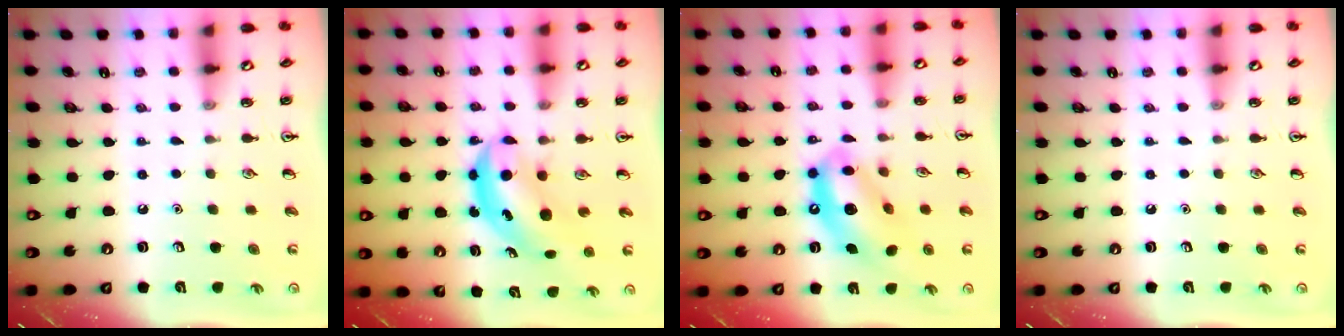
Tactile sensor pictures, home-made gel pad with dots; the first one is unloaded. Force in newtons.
{"total": 5.6, "press": 5.5, "slide": 1.2}
{"total": 13.0, "press": 12.5, "slide": 3.8}
{"total": 0.0}